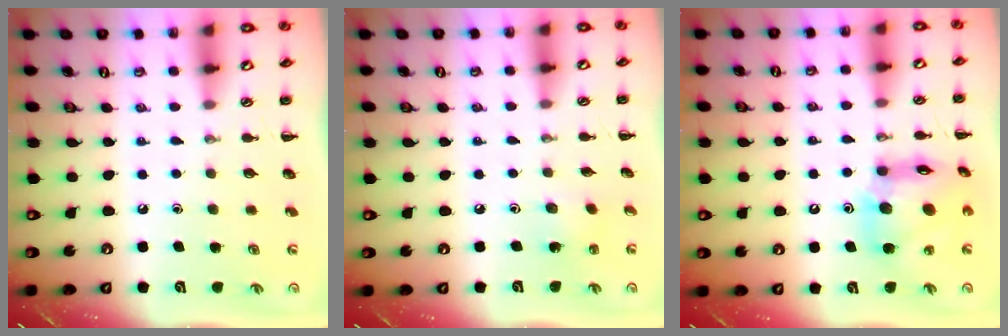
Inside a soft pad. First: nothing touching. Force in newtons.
{"total": 2.1, "press": 2.0, "slide": 0.8}
{"total": 13.7, "press": 13.3, "slide": 3.4}